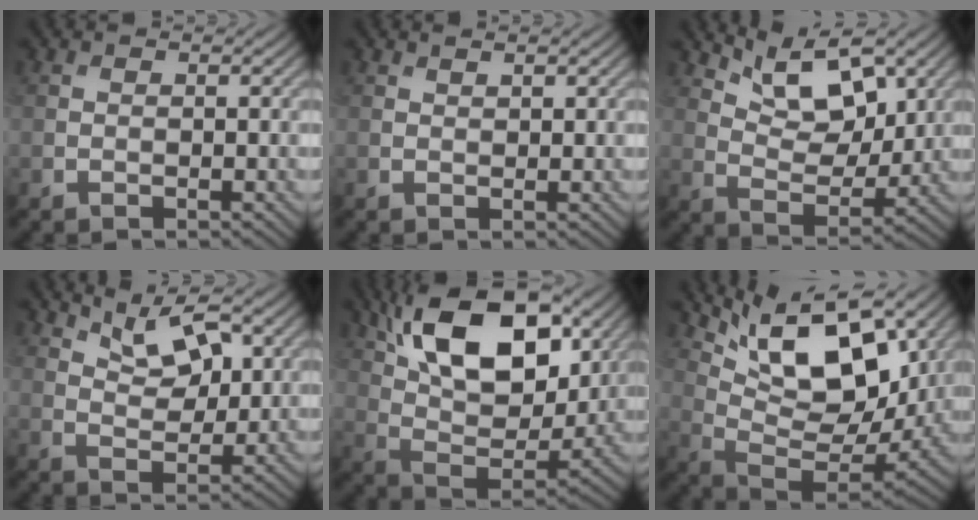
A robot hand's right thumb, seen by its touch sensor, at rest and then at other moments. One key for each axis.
{"total": 0.7, "fx": 0.7, "fy": 0.1, "fz": 0.3, "tx": -0.009, "ty": 0.001, "tz": 0.014}
{"total": 9.4, "fx": 5.7, "fy": 4.3, "fz": 6.2, "tx": -0.103, "ty": -0.013, "tz": 0.097}
{"total": 5.9, "fx": 3.6, "fy": 2.6, "fz": 4.0, "tx": -0.065, "ty": -0.008, "tz": 0.067}
{"total": 17.4, "fx": 8.1, "fy": 8.7, "fz": 12.6, "tx": -0.228, "ty": 0.008, "tz": 0.126}
{"total": 15.6, "fx": 7.4, "fy": 6.8, "fz": 11.9, "tx": -0.211, "ty": 0.003, "tz": 0.126}